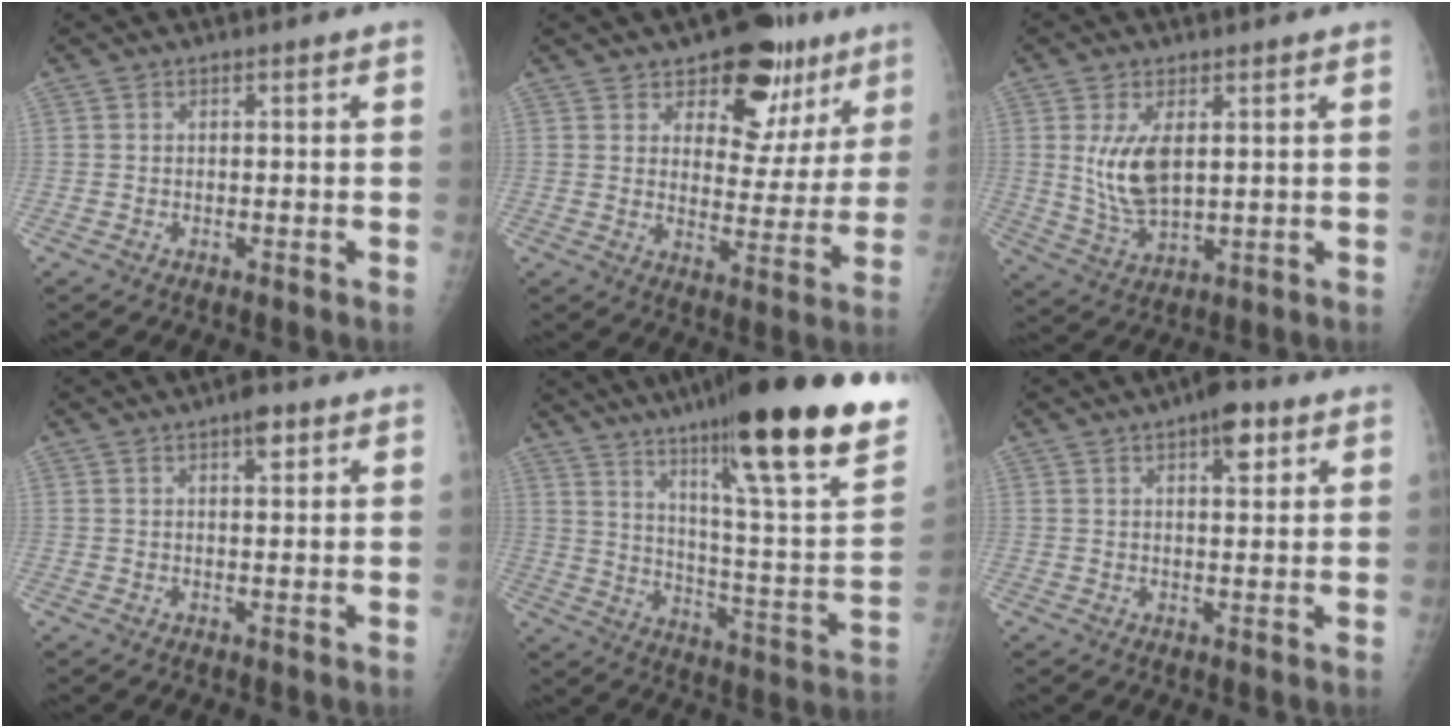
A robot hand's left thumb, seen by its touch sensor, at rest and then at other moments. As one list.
[{"total": 15.5, "force": [9.3, 8.7, 8.8], "torque": [-0.051, -0.044, 0.131]}, {"total": 8.6, "force": [2.1, 4.2, 7.2], "torque": [-0.133, -0.019, 0.053]}, {"total": 2.9, "force": [1.6, 1.1, 2.1], "torque": [-0.022, -0.004, 0.020]}, {"total": 32.0, "force": [21.5, 3.3, 23.5], "torque": [-0.311, -0.086, 0.318]}, {"total": 5.7, "force": [3.0, 2.4, 4.2], "torque": [-0.043, -0.008, 0.036]}]